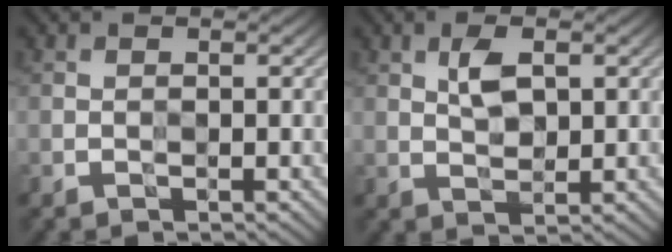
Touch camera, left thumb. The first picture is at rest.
{"total": 3.4, "force": [1.5, 1.6, 2.6], "torque": [-0.057, 0.001, 0.029]}